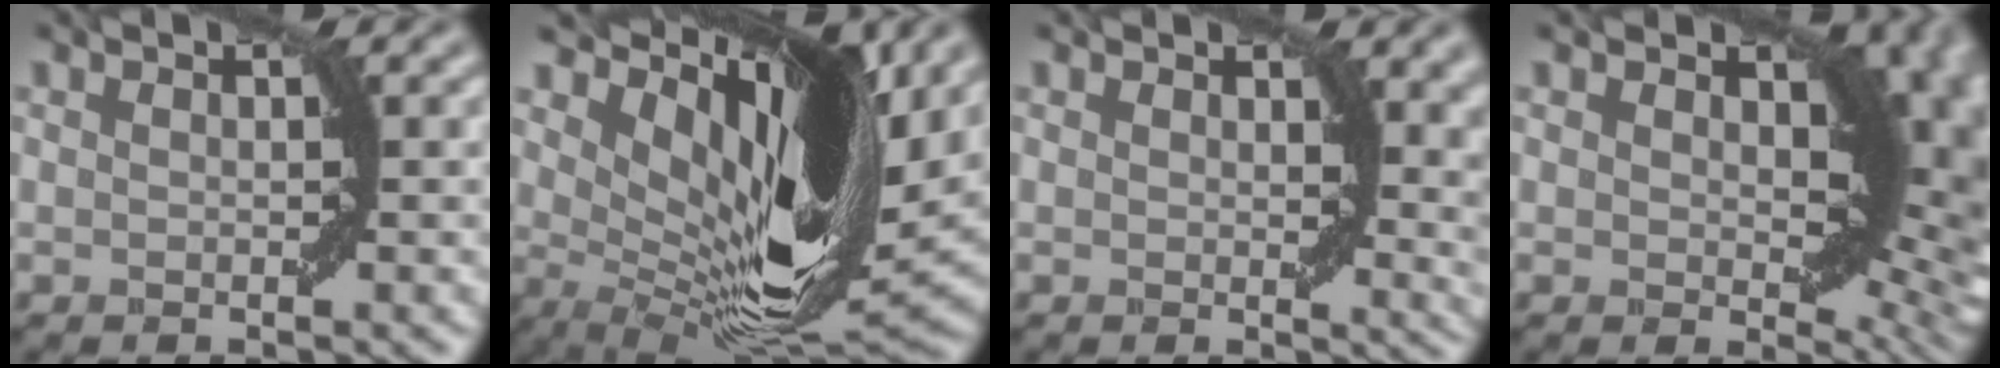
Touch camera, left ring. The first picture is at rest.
{"total": 16.1, "force": [5.1, 6.5, 13.8], "torque": [-0.218, -0.014, 0.098]}
{"total": 4.5, "force": [1.8, 2.3, 3.4], "torque": [-0.036, -0.012, 0.034]}
{"total": 11.4, "force": [2.5, 6.4, 9.1], "torque": [-0.116, -0.011, 0.044]}